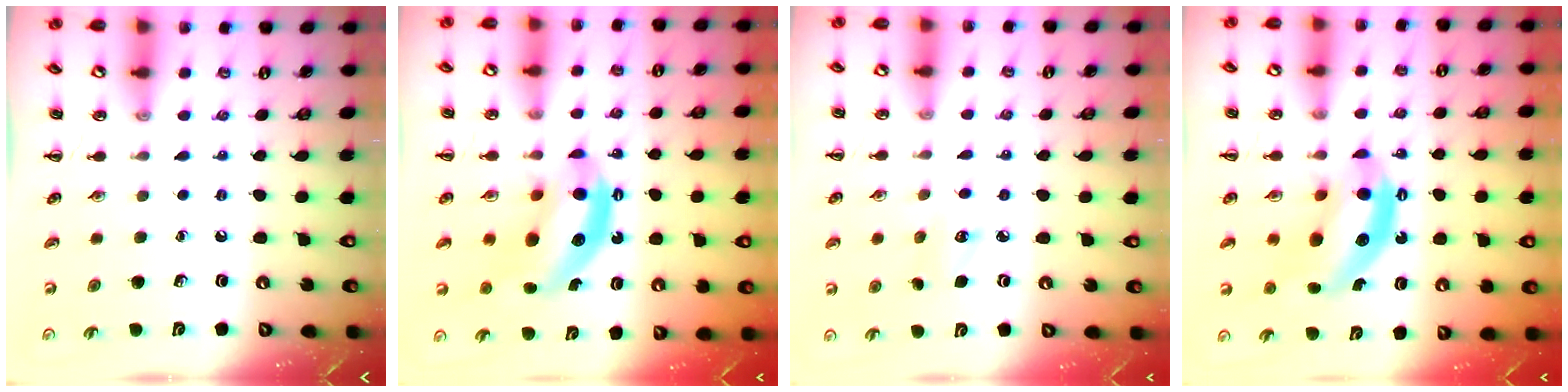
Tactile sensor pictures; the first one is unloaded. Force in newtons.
{"total": 10.9, "press": 10.5, "slide": 2.8}
{"total": 3.2, "press": 3.1, "slide": 0.7}
{"total": 10.9, "press": 10.5, "slide": 2.8}